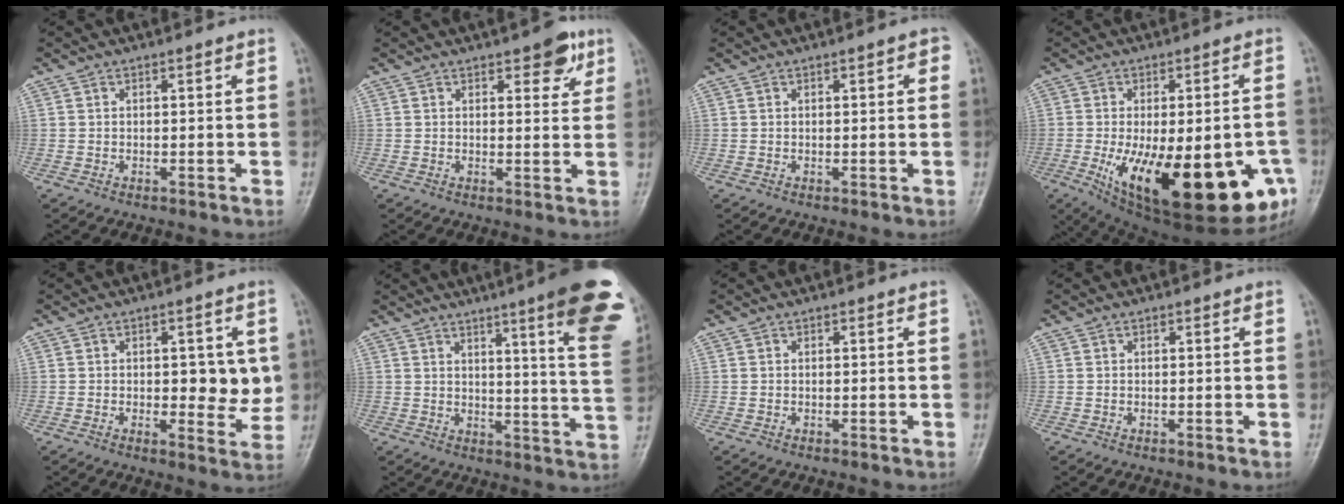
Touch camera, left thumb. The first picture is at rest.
{"total": 5.3, "force": [3.1, 2.4, 3.6], "torque": [-0.024, -0.013, 0.034]}
{"total": 2.0, "force": [0.6, 0.7, 1.8], "torque": [-0.019, 0.002, 0.005]}
{"total": 26.1, "force": [-9.3, 9.8, 22.4], "torque": [-0.272, -0.017, -0.110]}
{"total": 8.2, "force": [0.6, 3.9, 7.2], "torque": [-0.064, -0.012, 0.012]}
{"total": 19.4, "force": [11.2, 1.8, 15.8], "torque": [-0.177, -0.054, 0.128]}
{"total": 0.0}
{"total": 0.0}